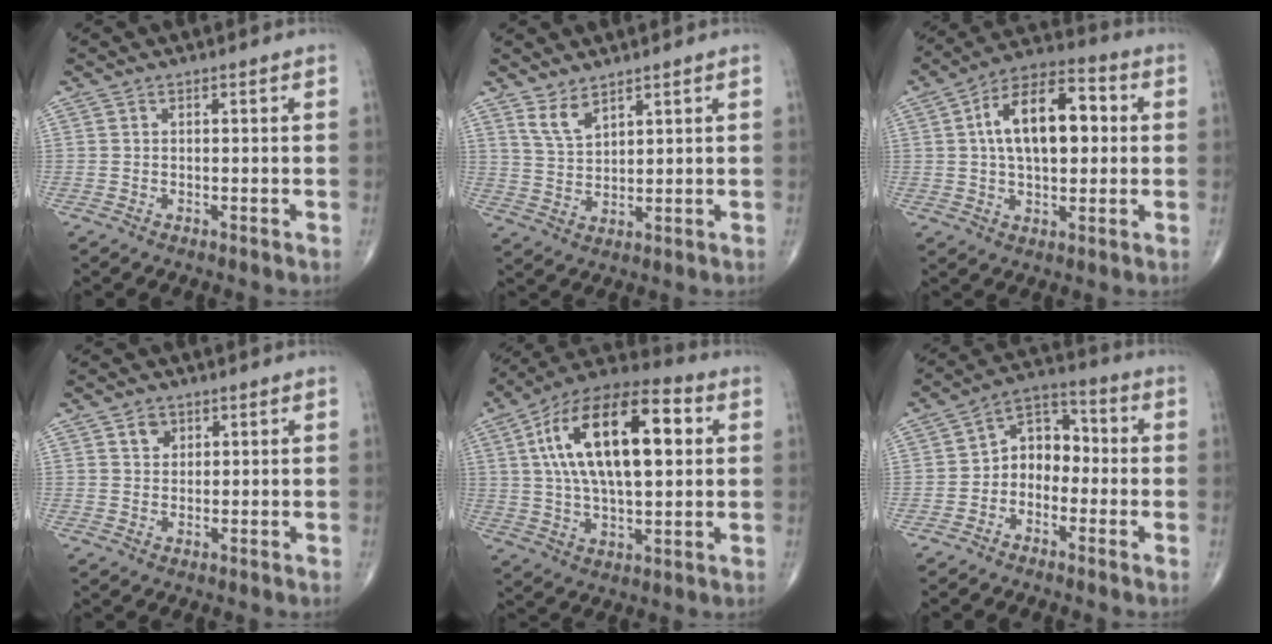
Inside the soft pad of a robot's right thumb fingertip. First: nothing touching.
{"total": 4.6, "force": [3.5, 1.7, 2.5], "torque": [-0.043, -0.026, 0.077]}
{"total": 16.0, "force": [2.3, 8.6, 13.3], "torque": [-0.204, 0.025, 0.031]}
{"total": 2.8, "force": [1.4, 2.1, 1.1], "torque": [-0.004, -0.008, 0.023]}
{"total": 23.3, "force": [5.2, 10.5, 20.1], "torque": [-0.342, 0.015, 0.078]}
{"total": 8.1, "force": [-1.5, 6.1, 5.1], "torque": [-0.048, 0.041, -0.047]}